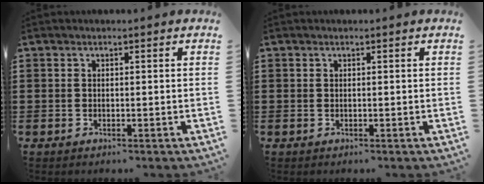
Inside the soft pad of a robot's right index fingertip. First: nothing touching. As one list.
[{"total": 0.0}]